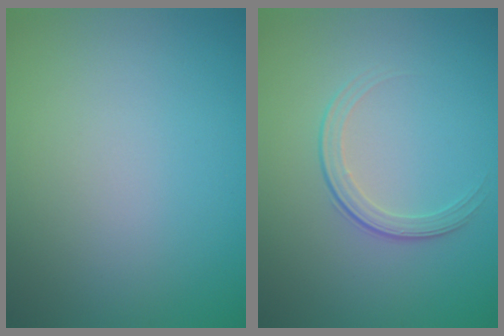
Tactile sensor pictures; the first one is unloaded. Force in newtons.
{"total": 1.9, "press": 1.3, "slide": 1.5}